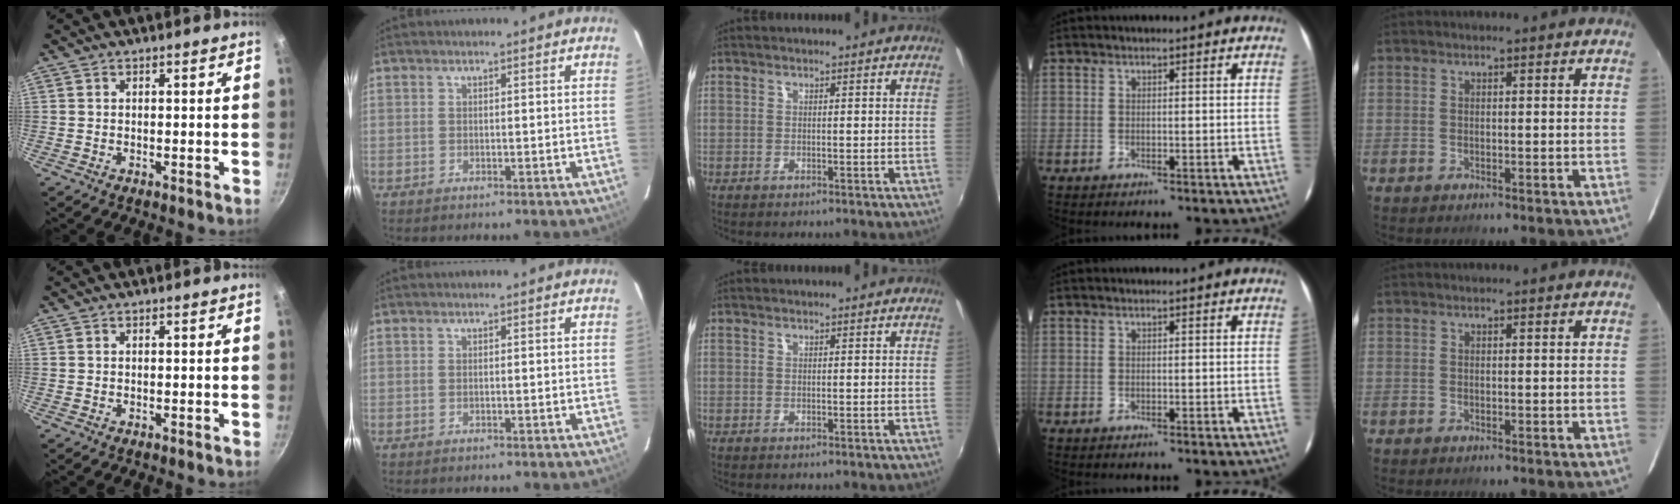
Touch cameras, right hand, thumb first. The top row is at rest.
{}